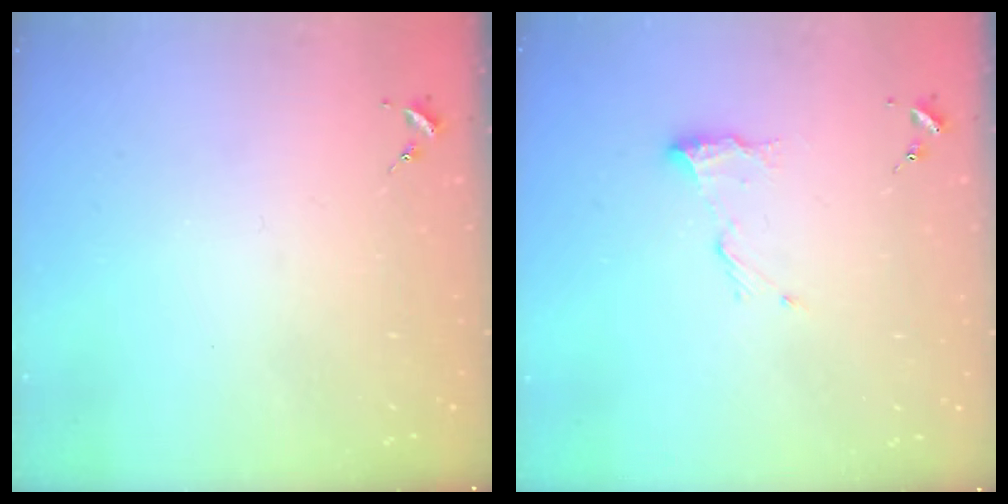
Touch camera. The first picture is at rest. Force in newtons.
{"total": 8.4, "press": 8.4, "slide": 0.4}